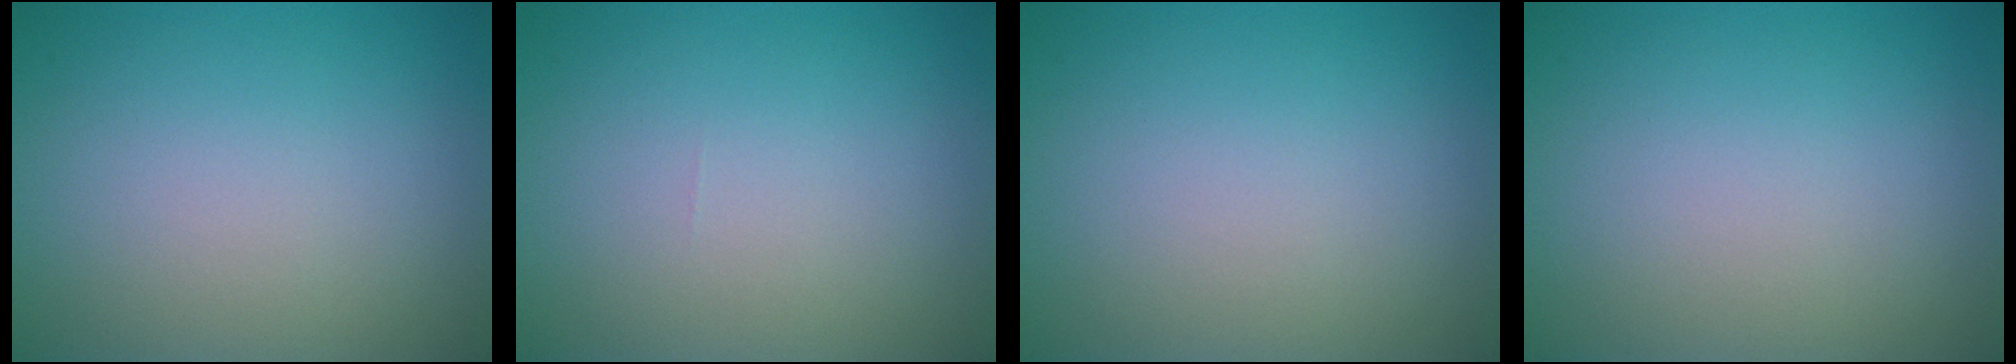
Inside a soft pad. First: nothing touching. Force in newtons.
{"total": 0.0}
{"total": 0.0}
{"total": 0.0}